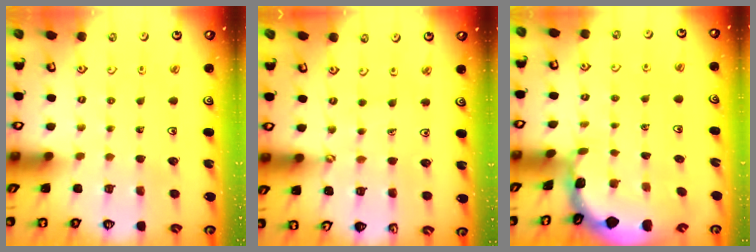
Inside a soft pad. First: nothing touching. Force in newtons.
{"total": 1.4, "press": 1.3, "slide": 0.1}
{"total": 1.3, "press": 1.2, "slide": 0.1}